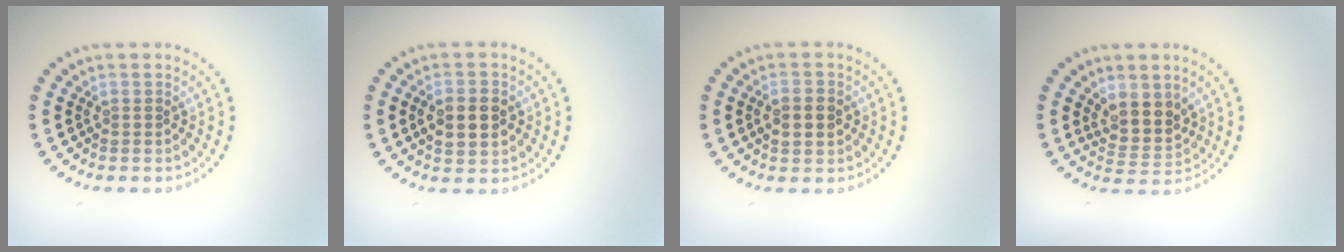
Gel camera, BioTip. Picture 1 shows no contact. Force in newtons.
{"total": 4.2, "press": 4.2, "slide": 0.3}
{"total": 2.4, "press": 2.4, "slide": 0.1}
{"total": 3.2, "press": 2.7, "slide": 1.8}